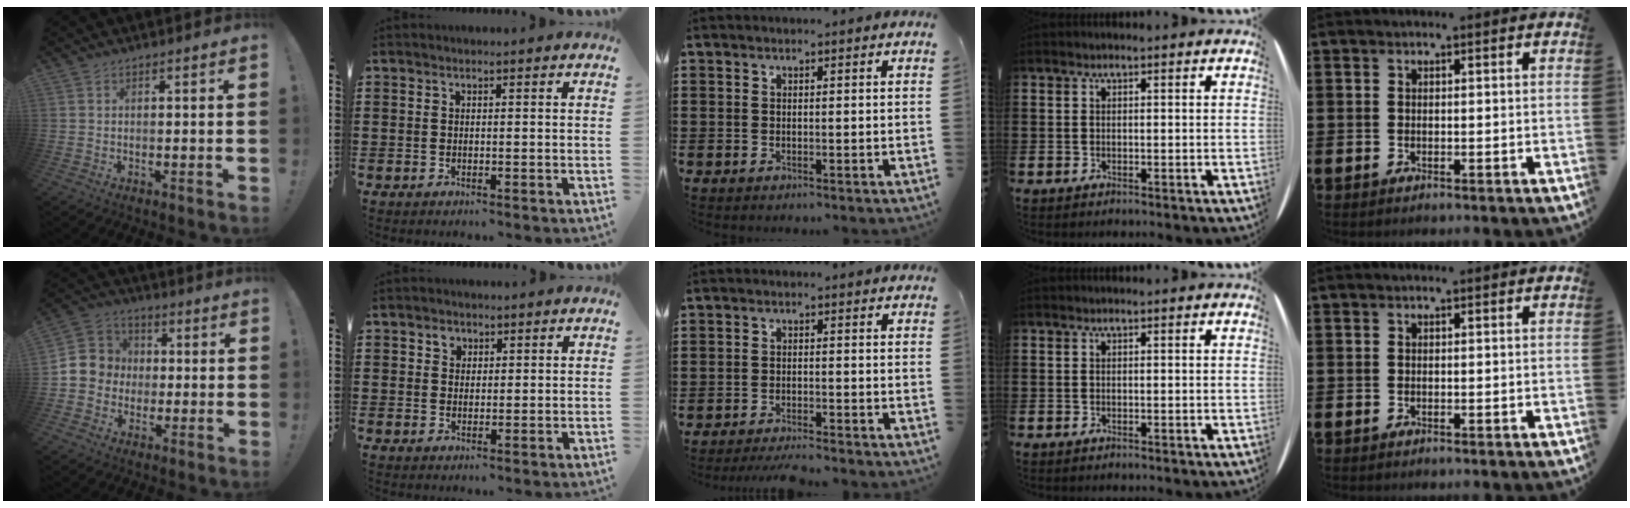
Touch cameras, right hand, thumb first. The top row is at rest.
{"thumb": {"total": 8.4, "force": [-1.4, 8.1, 1.5], "torque": [-0.023, 0.018, -0.017]}, "index": {"total": 1.8, "force": [1.0, 1.5, 0.5], "torque": [-0.015, 0.008, 0.017]}, "middle": {"total": 2.7, "force": [-2.6, -0.2, 0.7], "torque": [-0.014, -0.002, -0.051]}}